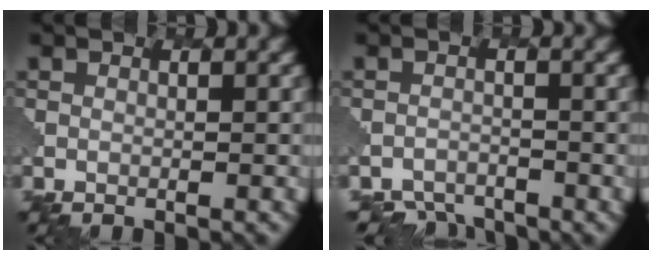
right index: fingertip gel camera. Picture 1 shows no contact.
{"total": 3.2, "force": [-3.1, 0.8, -0.4], "torque": [0.013, -0.003, -0.051]}